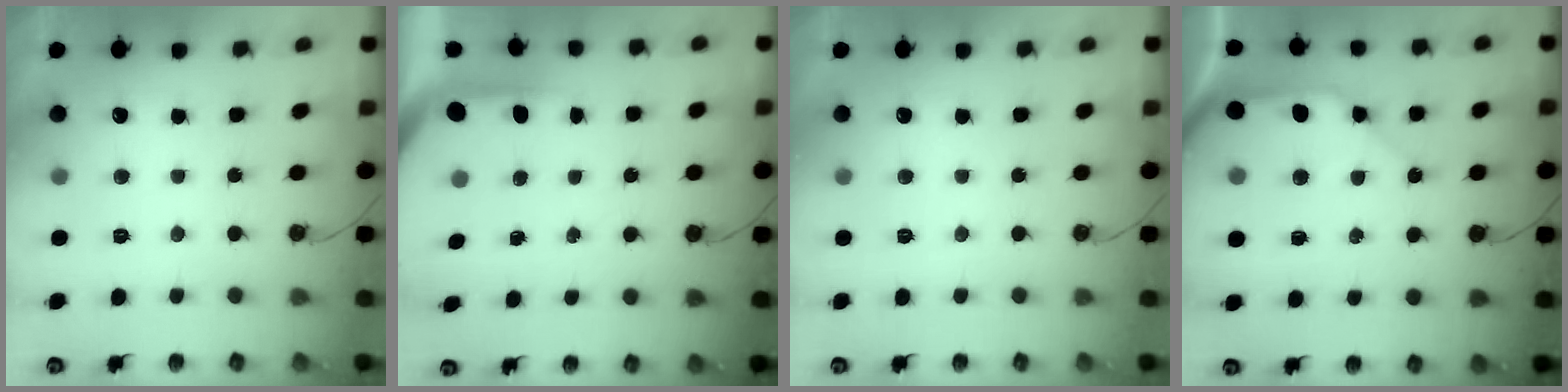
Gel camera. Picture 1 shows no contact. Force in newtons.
{"total": 3.7, "press": 3.7, "slide": 0.3}
{"total": 0.0}
{"total": 12.4, "press": 12.3, "slide": 1.9}